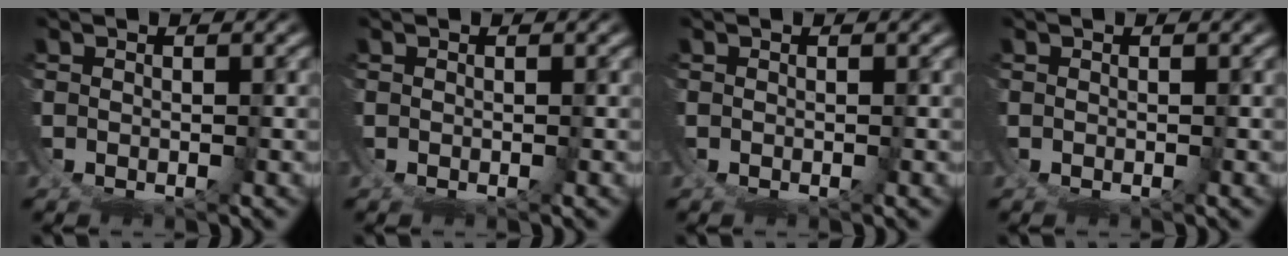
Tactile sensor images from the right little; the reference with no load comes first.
{"total": 0.0}
{"total": 0.0}
{"total": 0.0}